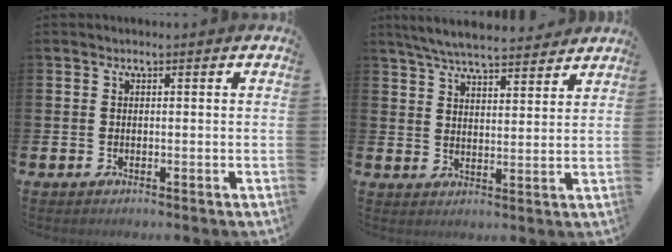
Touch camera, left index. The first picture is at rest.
{"total": 6.3, "force": [6.0, 0.7, 1.6], "torque": [-0.043, -0.030, 0.107]}